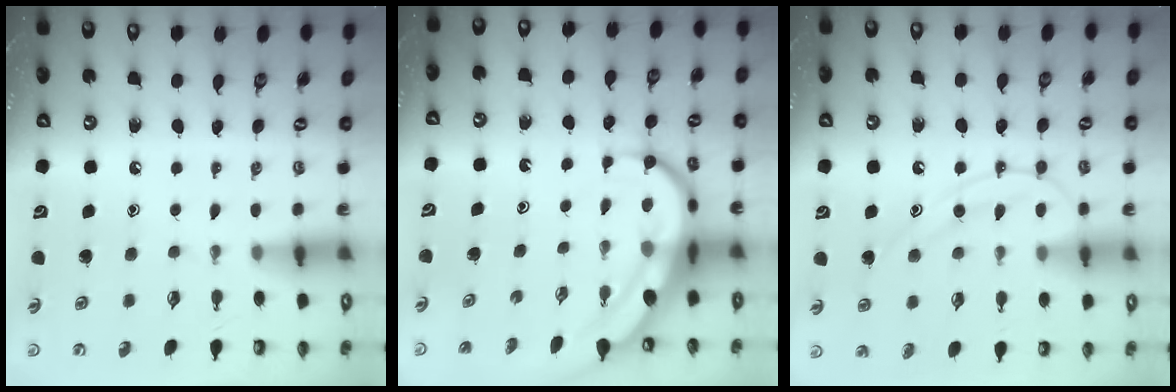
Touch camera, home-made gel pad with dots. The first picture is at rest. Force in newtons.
{"total": 9.8, "press": 9.7, "slide": 1.0}
{"total": 12.1, "press": 12.1, "slide": 0.7}